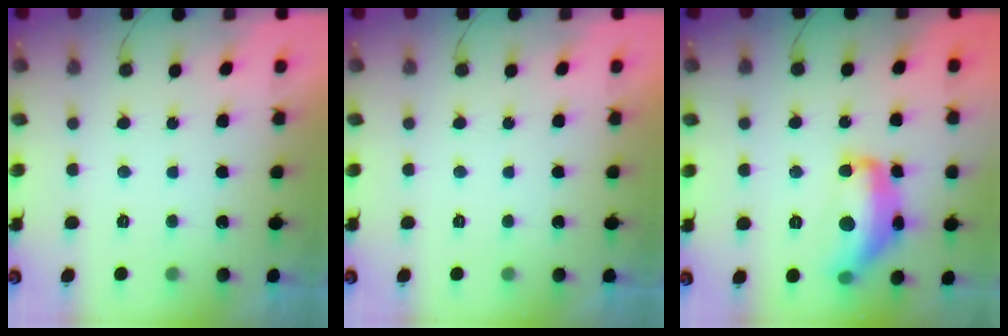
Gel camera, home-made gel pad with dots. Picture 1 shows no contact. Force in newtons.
{"total": 0.0}
{"total": 16.0, "press": 16.0, "slide": 1.1}